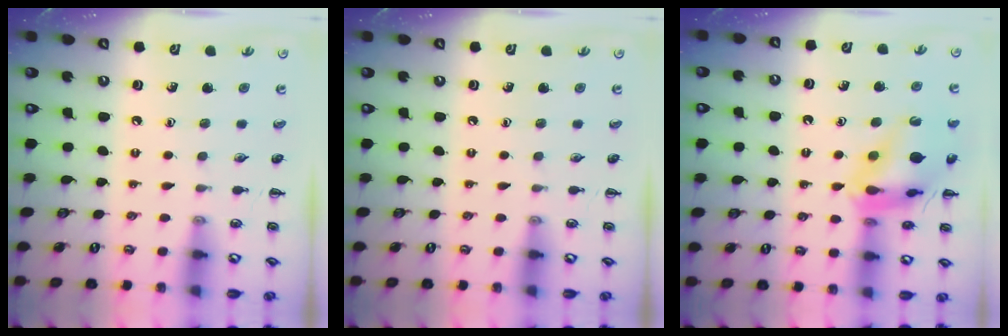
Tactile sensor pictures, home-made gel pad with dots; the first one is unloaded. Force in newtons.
{"total": 0.0}
{"total": 15.7, "press": 15.6, "slide": 1.9}